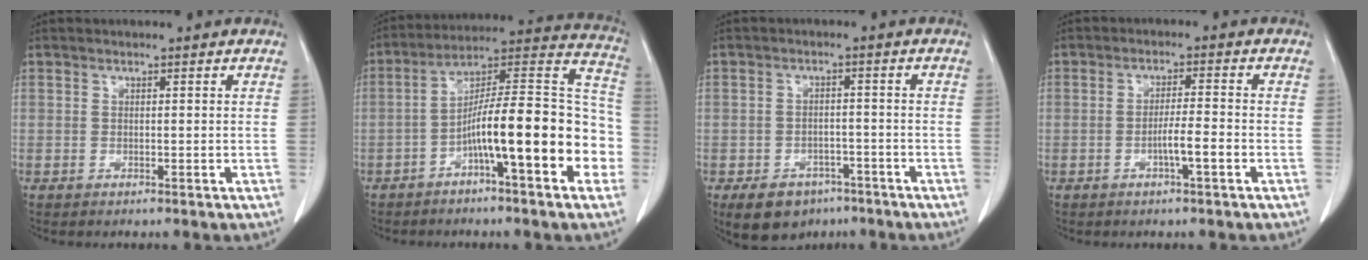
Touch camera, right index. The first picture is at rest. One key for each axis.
{"total": 19.3, "fx": -5.5, "fy": 3.4, "fz": 18.1, "tx": -0.241, "ty": 0.042, "tz": -0.085}
{"total": 7.9, "fx": -4.8, "fy": 5.6, "fz": 2.9, "tx": -0.051, "ty": 0.007, "tz": -0.061}
{"total": 4.2, "fx": -1.6, "fy": 0.4, "fz": 3.9, "tx": -0.070, "ty": 0.003, "tz": -0.027}